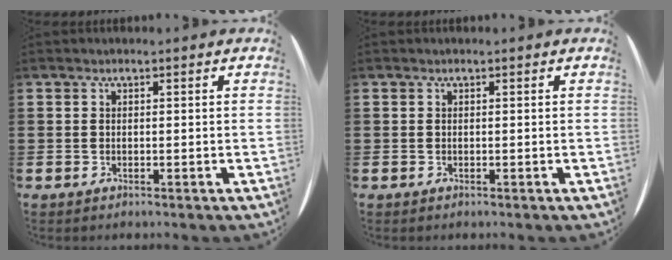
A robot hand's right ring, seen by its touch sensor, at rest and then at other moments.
{"total": 0.0}